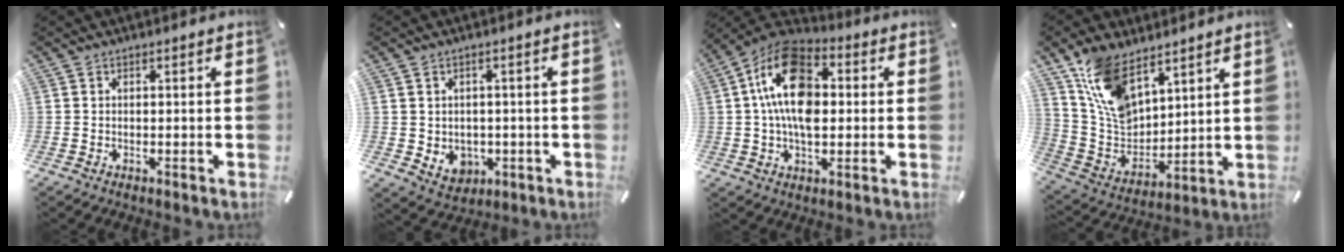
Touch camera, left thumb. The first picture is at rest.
{"total": 4.8, "force": [0.0, 4.5, 1.7], "torque": [-0.026, 0.000, 0.001]}
{"total": 16.4, "force": [1.8, 10.5, 12.4], "torque": [-0.242, 0.005, 0.029]}
{"total": 14.2, "force": [9.0, 8.5, 6.9], "torque": [-0.160, -0.051, 0.177]}